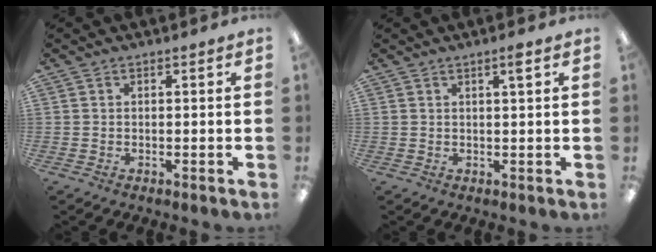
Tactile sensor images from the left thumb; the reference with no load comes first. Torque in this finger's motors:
{"motor_torque": [-0.10, 0.01, -0.42, 0.20, 0.03]}